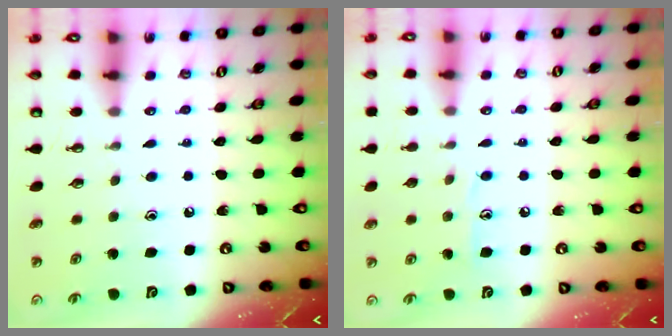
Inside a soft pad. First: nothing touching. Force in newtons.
{"total": 7.3, "press": 7.3, "slide": 0.7}